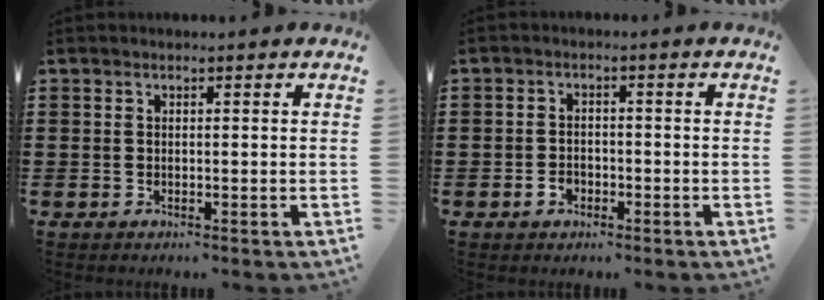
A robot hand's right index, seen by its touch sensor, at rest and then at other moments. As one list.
[{"total": 2.0, "force": [-1.1, 1.4, 0.9], "torque": [-0.021, -0.001, -0.024]}]